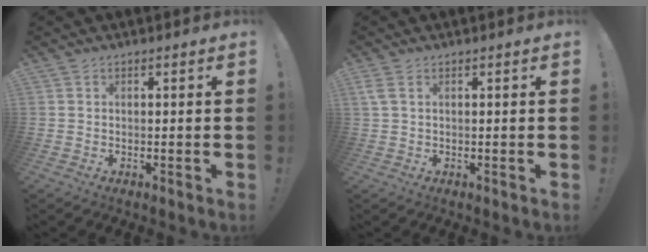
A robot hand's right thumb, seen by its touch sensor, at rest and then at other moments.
{"total": 2.4, "force": [1.1, 0.8, 1.9], "torque": [-0.040, 0.002, 0.021]}